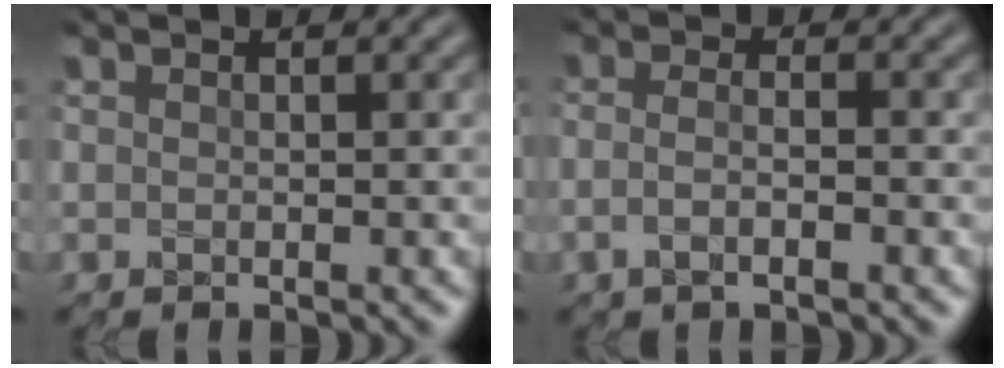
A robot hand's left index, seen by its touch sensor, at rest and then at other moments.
{"total": 2.5, "force": [-0.8, 0.9, 2.2], "torque": [-0.036, -0.002, -0.017]}